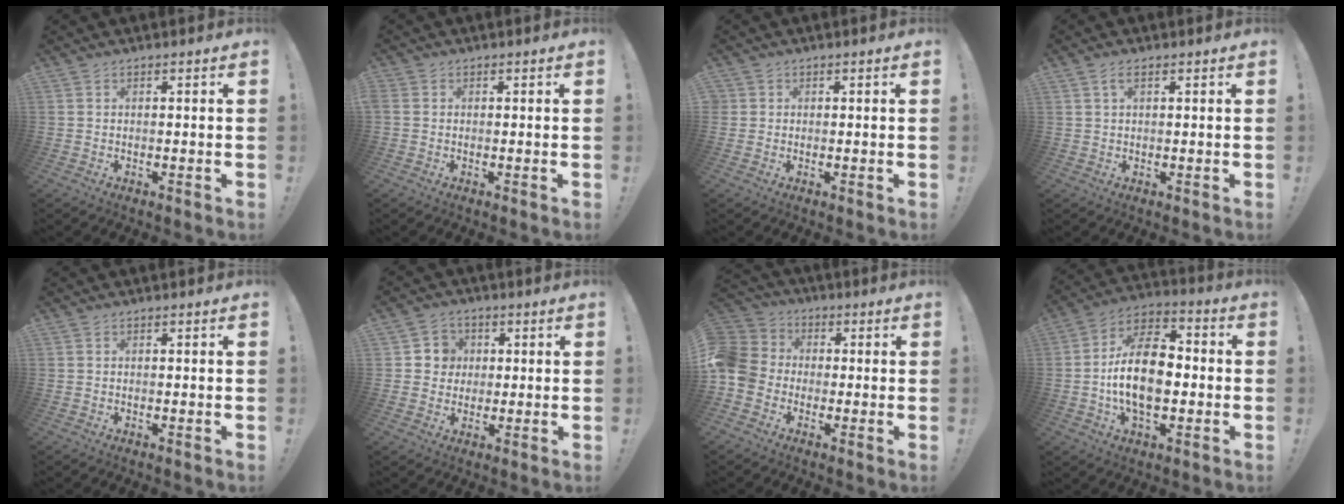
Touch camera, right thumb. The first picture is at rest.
{"total": 0.9, "force": [0.1, 0.8, 0.4], "torque": [-0.008, 0.004, 0.004]}
{"total": 1.3, "force": [0.3, 1.2, 0.2], "torque": [0.004, -0.003, 0.005]}
{"total": 2.6, "force": [1.1, 1.1, 2.0], "torque": [-0.039, 0.003, 0.019]}
{"total": 0.0}
{"total": 6.3, "force": [0.9, 6.1, 1.0], "torque": [-0.007, -0.007, 0.017]}
{"total": 10.1, "force": [-2.5, 8.6, 4.6], "torque": [-0.108, 0.023, -0.043]}
{"total": 17.5, "force": [-2.7, 10.1, 14.0], "torque": [-0.264, 0.018, -0.050]}